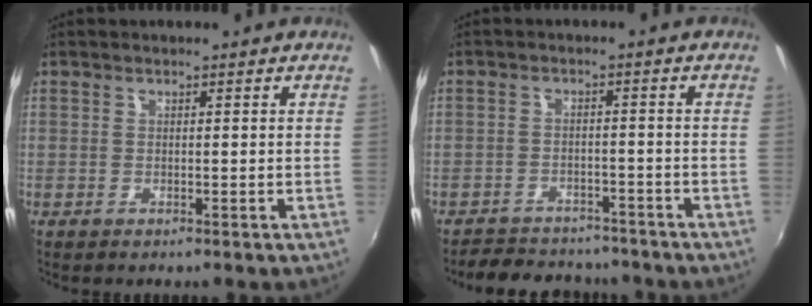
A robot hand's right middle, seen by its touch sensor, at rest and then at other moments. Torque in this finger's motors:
{"motor_torque": [0.16, -0.18, 0.04, 0.03]}